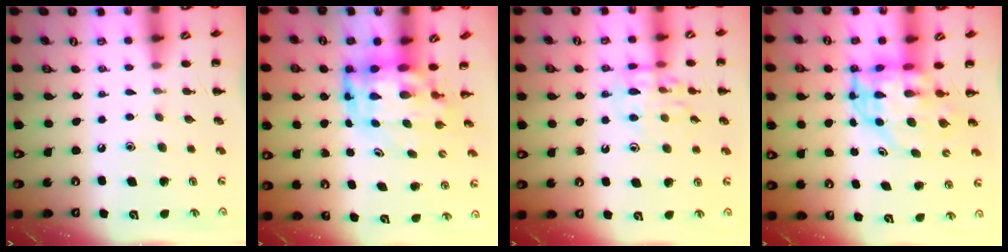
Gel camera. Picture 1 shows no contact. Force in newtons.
{"total": 5.8, "press": 5.5, "slide": 1.8}
{"total": 11.9, "press": 11.8, "slide": 1.3}
{"total": 5.6, "press": 5.4, "slide": 1.5}